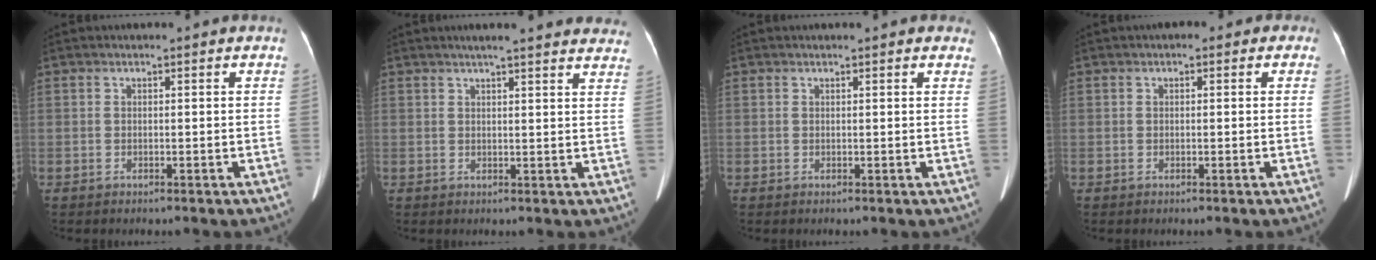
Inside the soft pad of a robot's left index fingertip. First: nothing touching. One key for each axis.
{"total": 16.8, "fx": 15.1, "fy": 2.0, "fz": 7.1, "tx": -0.078, "ty": 0.010, "tz": 0.167}
{"total": 4.1, "fx": 3.3, "fy": 1.1, "fz": 2.1, "tx": -0.016, "ty": 0.016, "tz": 0.028}
{"total": 1.4, "fx": 0.4, "fy": 1.0, "fz": 0.9, "tx": -0.006, "ty": 0.015, "tz": -0.005}